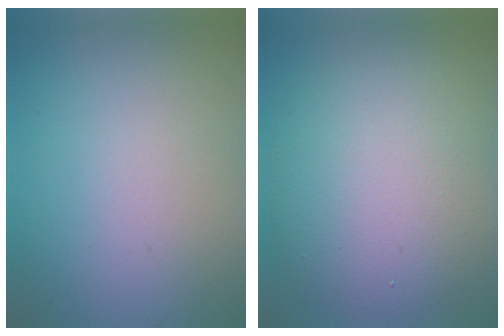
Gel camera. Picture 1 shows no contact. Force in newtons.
{"total": 10.1, "press": 10.1, "slide": 0.9}